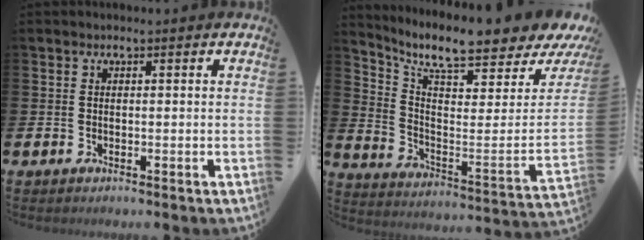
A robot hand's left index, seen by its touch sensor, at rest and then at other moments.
{"total": 8.5, "force": [7.4, 1.6, 3.8], "torque": [-0.083, -0.084, 0.120]}